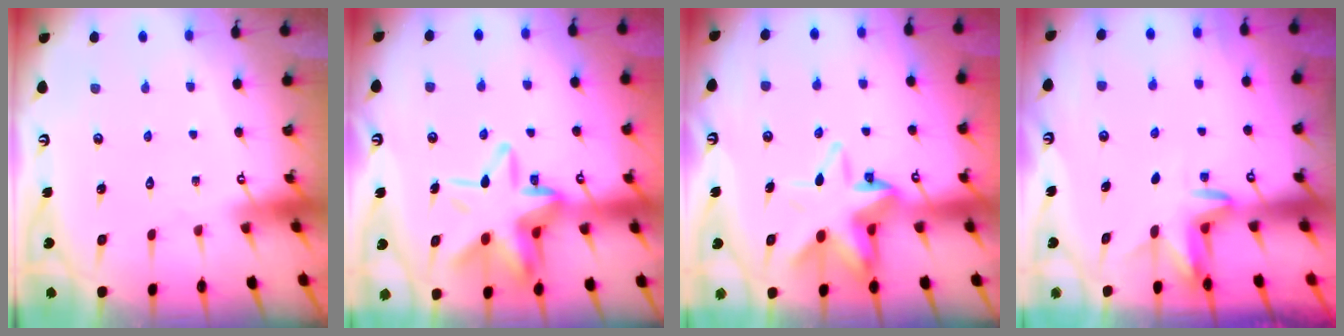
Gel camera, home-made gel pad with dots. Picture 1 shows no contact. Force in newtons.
{"total": 17.0, "press": 16.8, "slide": 2.3}
{"total": 11.1, "press": 10.9, "slide": 2.0}
{"total": 3.7, "press": 3.7, "slide": 0.4}